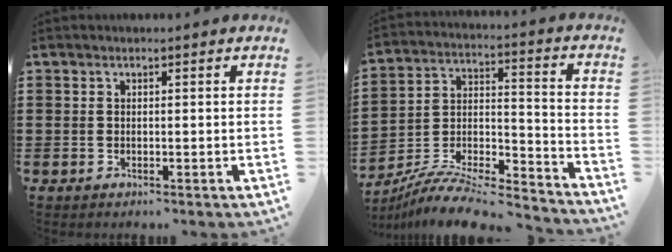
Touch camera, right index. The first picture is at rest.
{"total": 9.5, "force": [-8.6, 1.5, 3.7], "torque": [-0.067, 0.012, -0.171]}